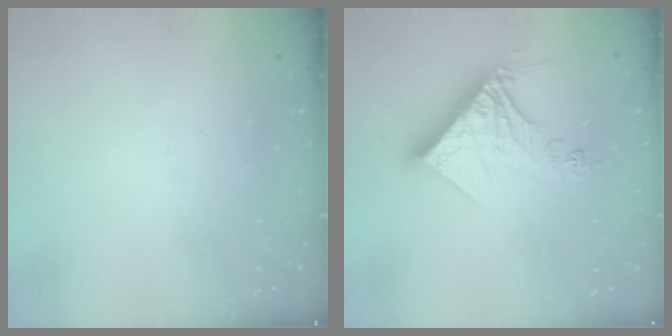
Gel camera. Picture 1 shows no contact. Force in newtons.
{"total": 14.3, "press": 14.2, "slide": 1.4}